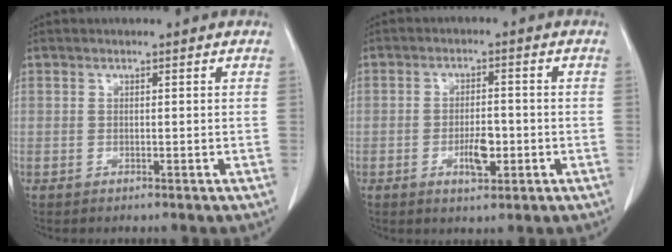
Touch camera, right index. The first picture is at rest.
{"total": 4.5, "force": [-1.4, 1.7, 3.9], "torque": [-0.066, 0.002, -0.017]}